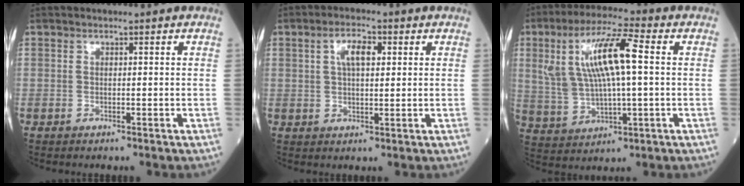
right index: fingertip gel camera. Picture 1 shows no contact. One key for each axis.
{"total": 4.8, "fx": 1.6, "fy": 1.8, "fz": 4.1, "tx": -0.078, "ty": 0.009, "tz": 0.028}
{"total": 13.4, "fx": 2.7, "fy": 3.2, "fz": 12.7, "tx": -0.265, "ty": 0.023, "tz": 0.053}